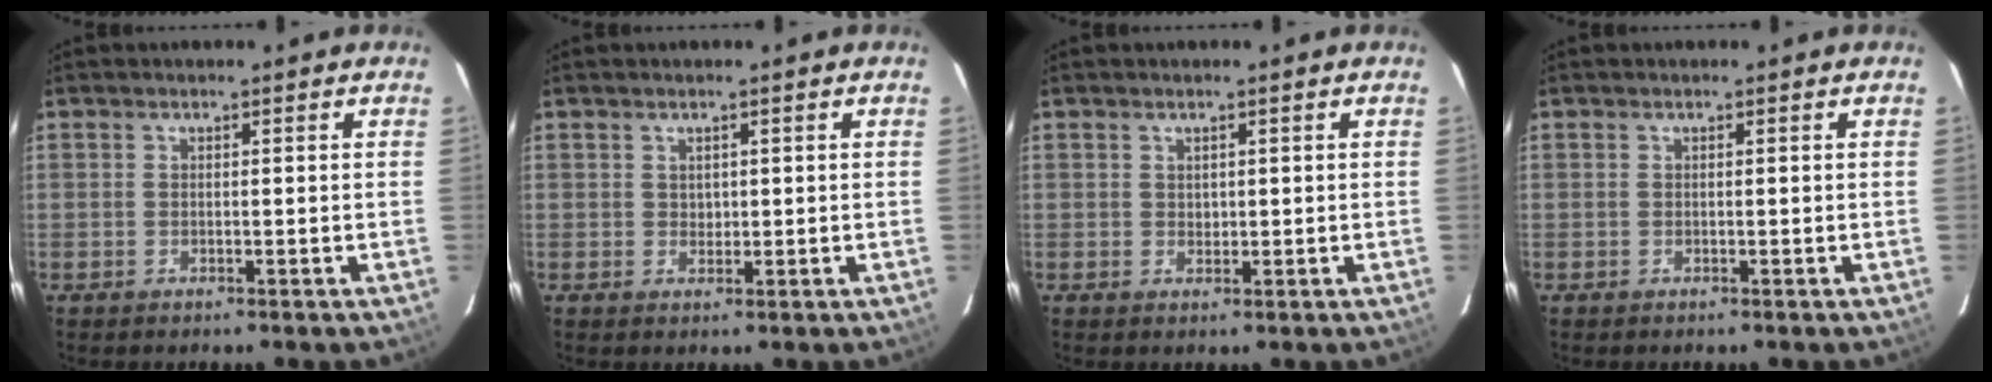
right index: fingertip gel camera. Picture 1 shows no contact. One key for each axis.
{"total": 1.2, "fx": 0.5, "fy": 1.1, "fz": 0.3, "tx": -0.001, "ty": 0.004, "tz": 0.009}
{"total": 1.0, "fx": 0.5, "fy": 0.9, "fz": 0.2, "tx": -0.001, "ty": 0.004, "tz": 0.008}
{"total": 0.0}